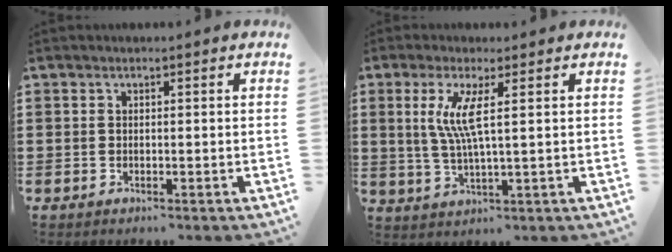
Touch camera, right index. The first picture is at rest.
{"total": 6.1, "force": [1.4, 0.2, 6.0], "torque": [-0.132, -0.012, 0.016]}